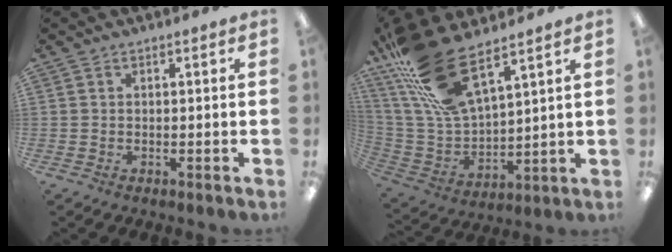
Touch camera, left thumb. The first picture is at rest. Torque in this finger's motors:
{"motor_torque": [0.33, 0.39, 1.62, -1.15, 0.38]}